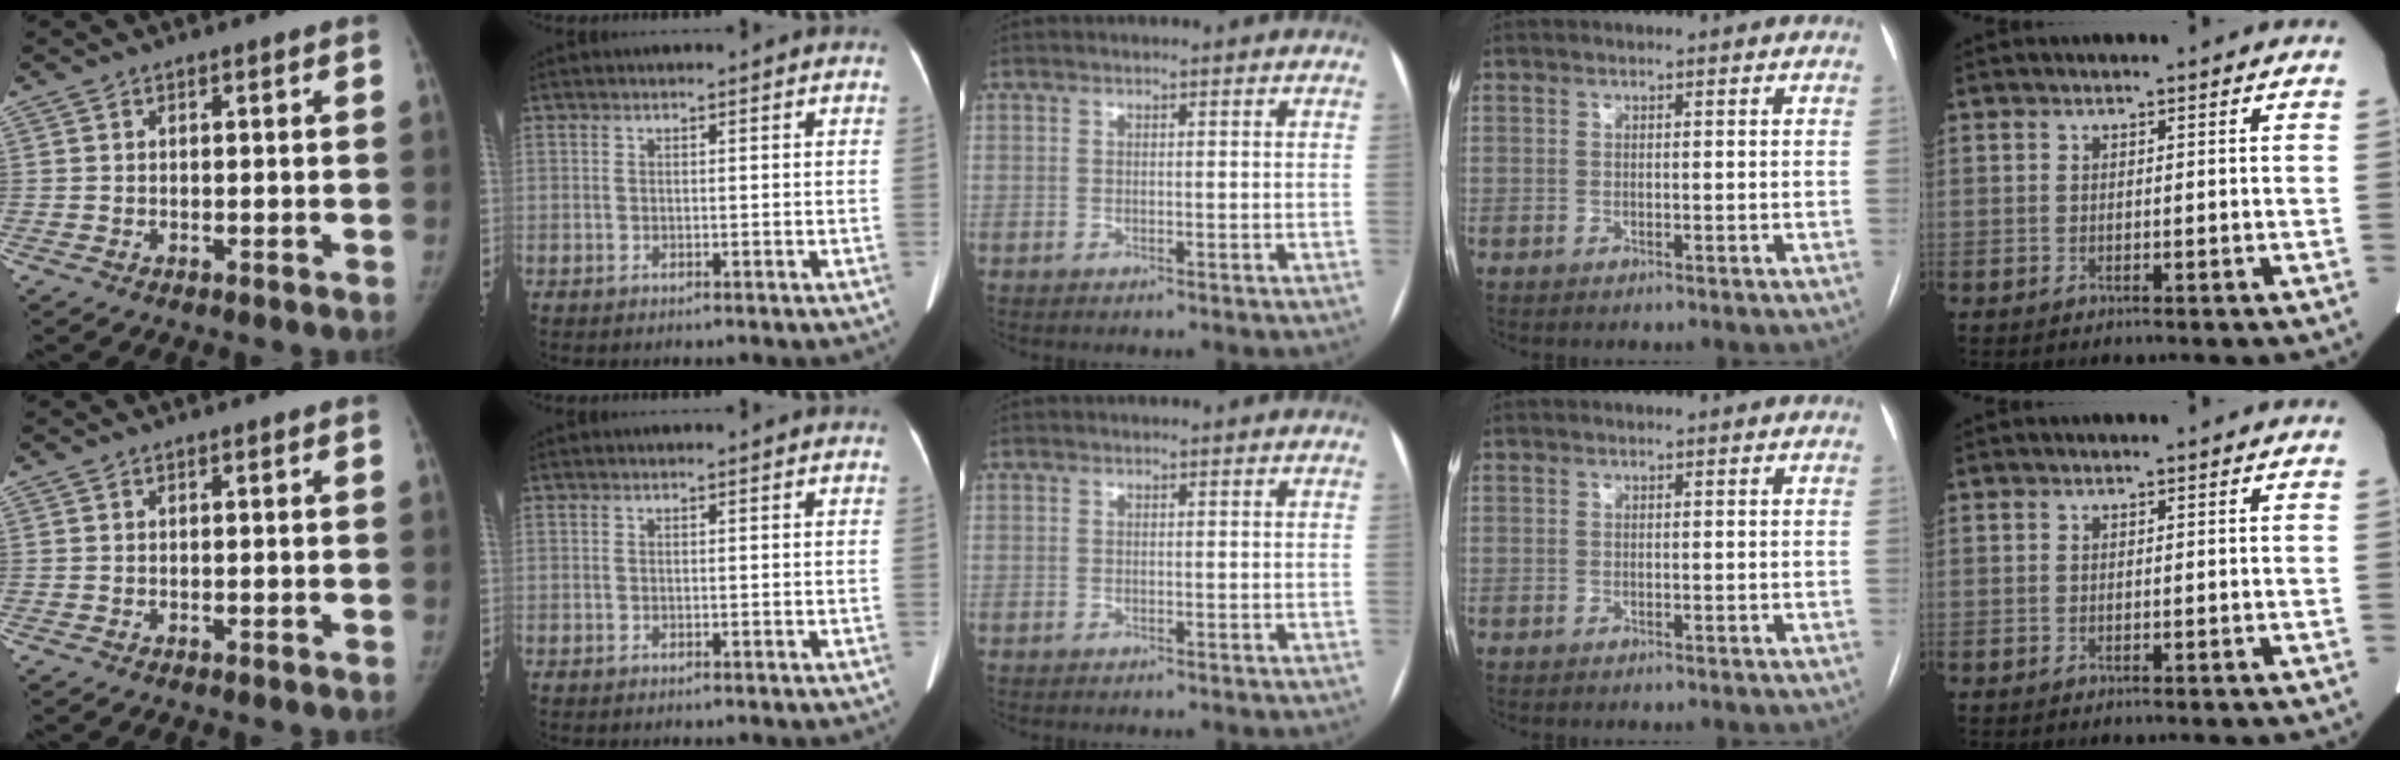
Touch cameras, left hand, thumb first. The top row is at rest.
{}